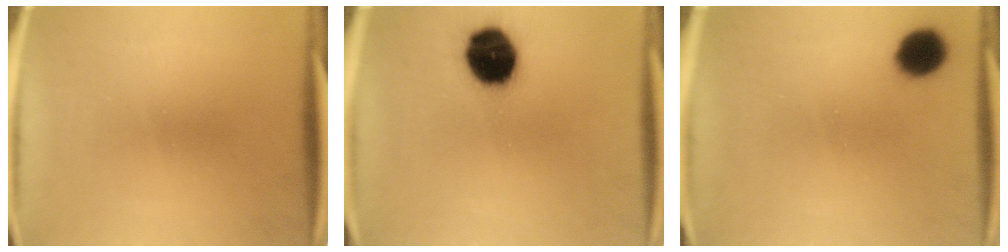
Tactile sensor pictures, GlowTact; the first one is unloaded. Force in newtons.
{"total": 14.4}
{"total": 6.8}